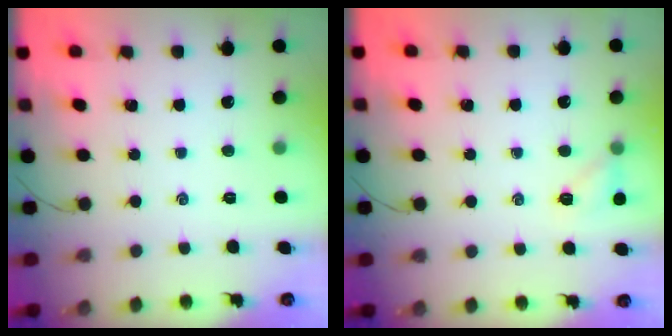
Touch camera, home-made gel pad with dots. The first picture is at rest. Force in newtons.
{"total": 6.3, "press": 6.2, "slide": 1.3}